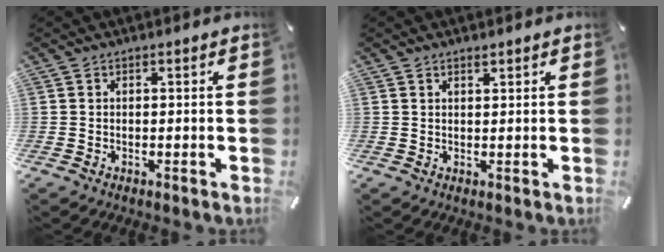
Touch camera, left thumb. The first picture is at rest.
{"total": 1.0, "force": [0.8, 0.4, 0.5], "torque": [-0.009, -0.001, 0.015]}